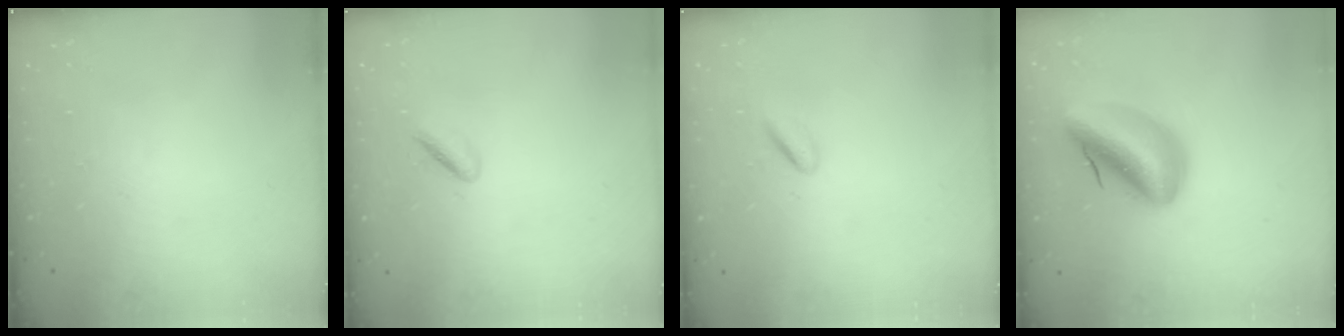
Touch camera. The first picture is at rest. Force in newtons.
{"total": 1.7, "press": 1.4, "slide": 1.0}
{"total": 2.4, "press": 2.2, "slide": 1.0}
{"total": 12.1, "press": 11.6, "slide": 3.4}